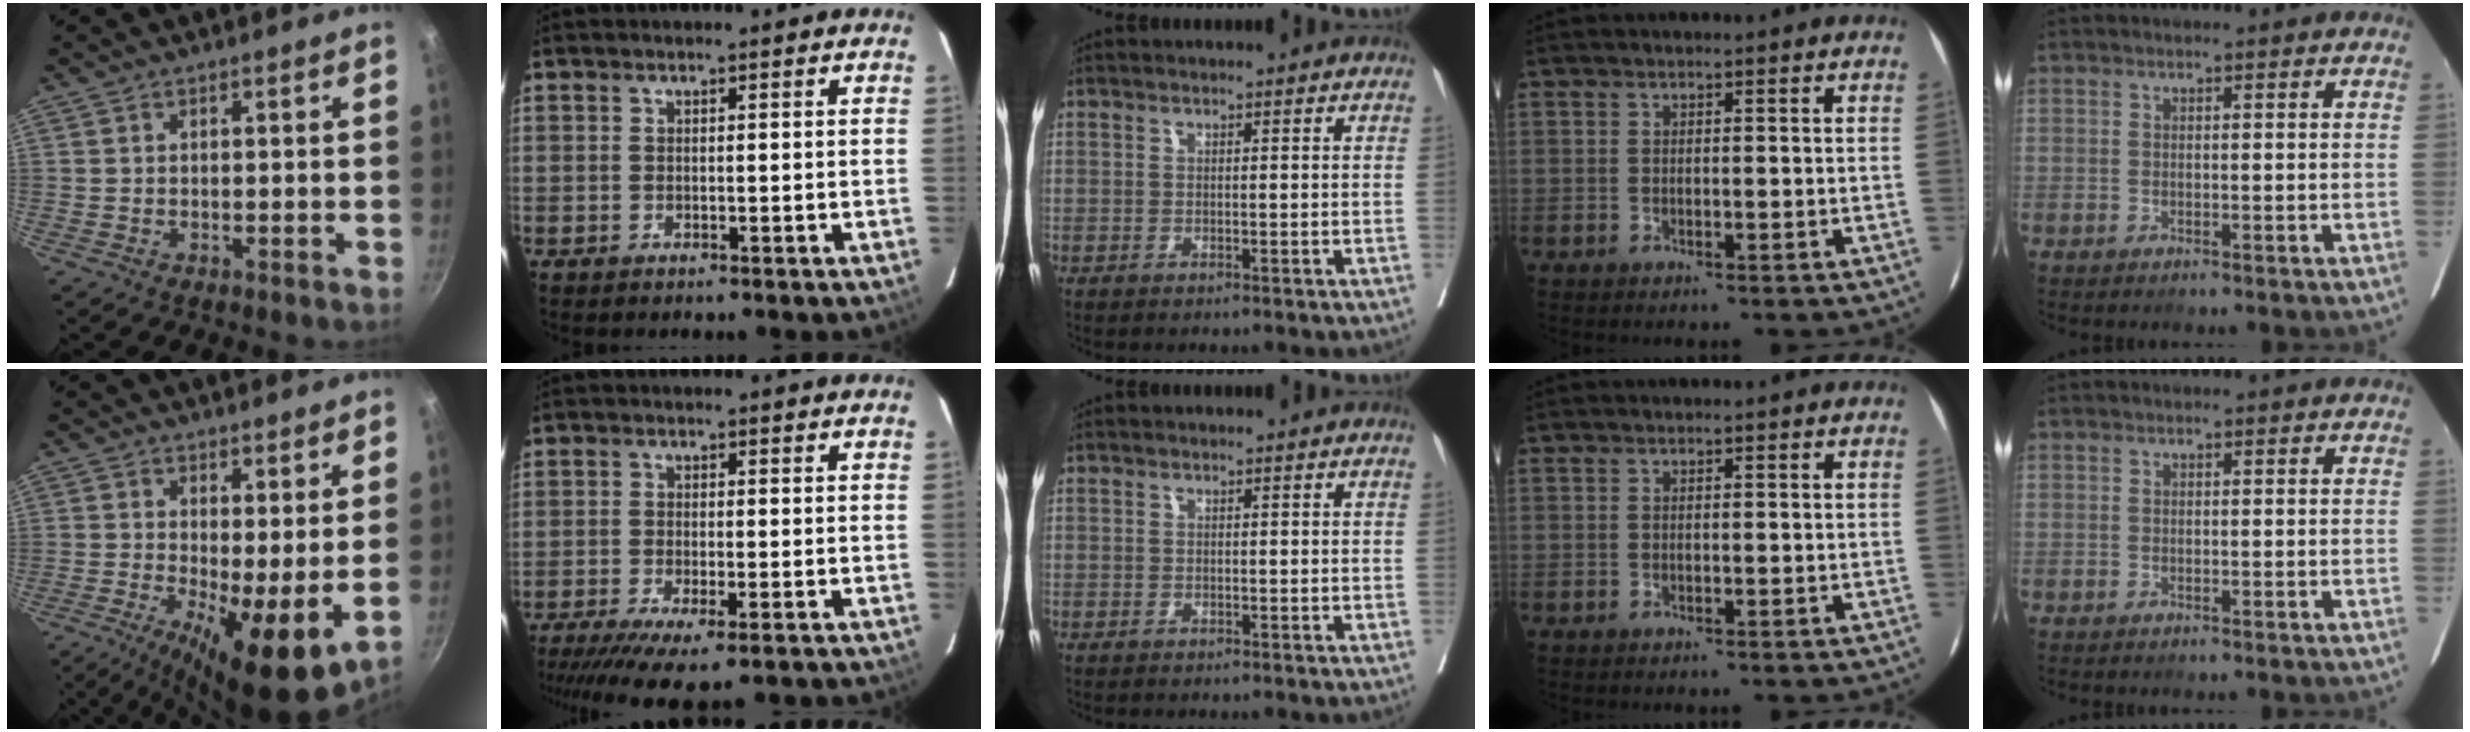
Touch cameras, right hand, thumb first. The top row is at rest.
{"thumb": {"total": 12.8, "force": [-1.7, 3.9, 12.1], "torque": [-0.193, -0.022, -0.012]}, "index": {"total": 11.6, "force": [-8.9, 1.7, 7.3], "torque": [-0.110, -0.024, -0.139]}}